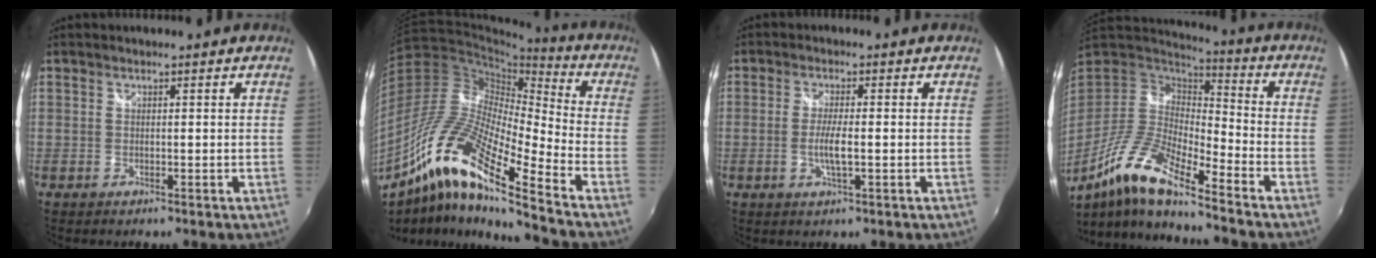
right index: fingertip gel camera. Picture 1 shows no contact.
{"total": 18.1, "force": [-10.8, 2.6, 14.3], "torque": [-0.262, -0.010, -0.226]}
{"total": 4.0, "force": [-0.8, 0.5, 3.9], "torque": [-0.074, -0.007, -0.015]}
{"total": 15.8, "force": [-10.6, 2.6, 11.4], "torque": [-0.215, -0.021, -0.212]}